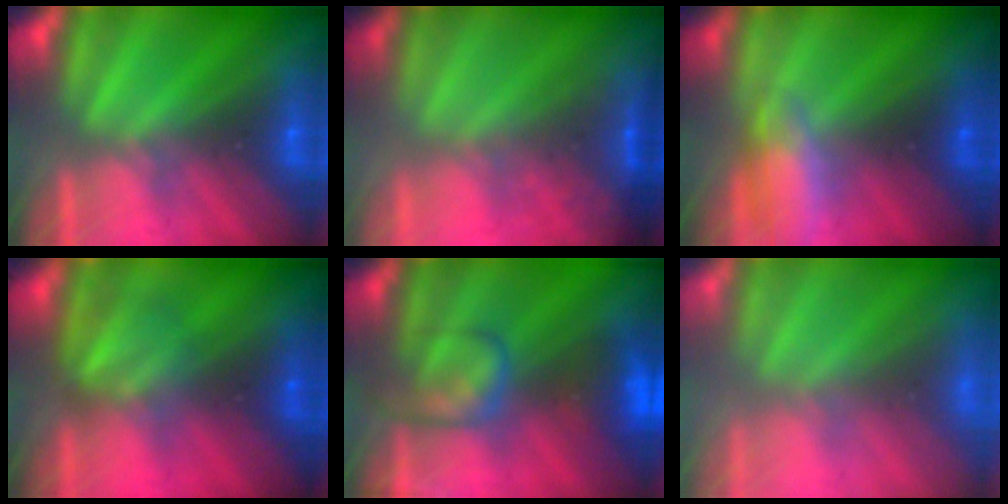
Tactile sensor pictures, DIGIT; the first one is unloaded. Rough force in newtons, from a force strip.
{"total": 1.7}
{"total": 2.7}
{"total": 3.0}
{"total": 9.3}
{"total": 12.7}